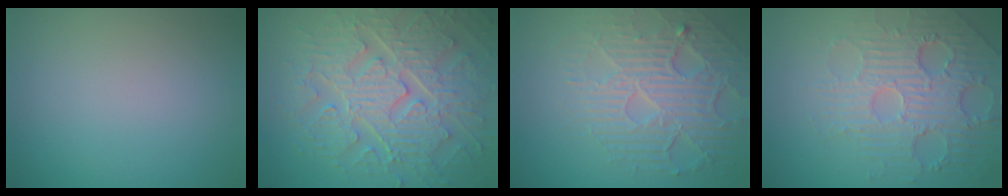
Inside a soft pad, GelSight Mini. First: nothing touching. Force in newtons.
{"total": 9.1, "press": 6.6, "slide": 6.2}
{"total": 6.9, "press": 5.0, "slide": 4.7}
{"total": 5.6, "press": 4.7, "slide": 3.0}